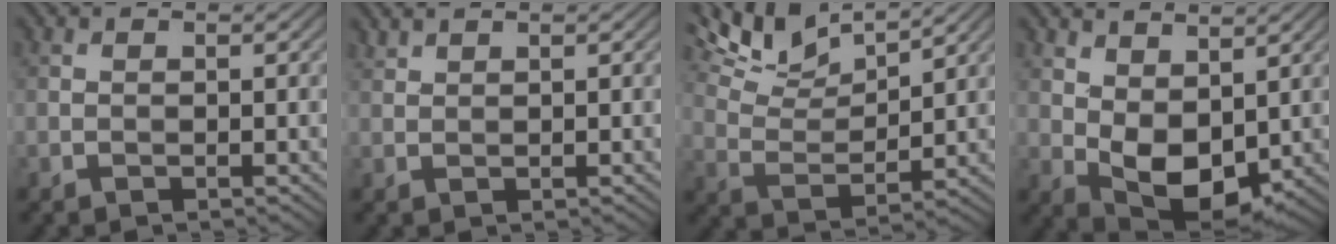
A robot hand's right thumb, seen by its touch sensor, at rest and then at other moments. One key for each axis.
{"total": 1.1, "fx": 1.0, "fy": 0.0, "fz": 0.3, "tx": -0.013, "ty": 0.006, "tz": 0.027}
{"total": 9.7, "fx": 7.7, "fy": 2.2, "fz": 5.4, "tx": -0.122, "ty": 0.002, "tz": 0.139}
{"total": 7.9, "fx": 1.8, "fy": 4.8, "fz": 6.0, "tx": -0.127, "ty": -0.008, "tz": 0.040}